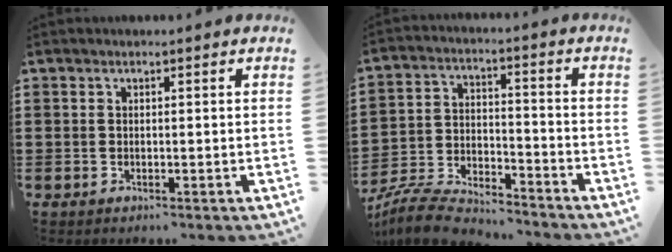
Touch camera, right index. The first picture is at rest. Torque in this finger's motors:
{"motor_torque": [-1.01, 1.03, -1.05, -0.21]}